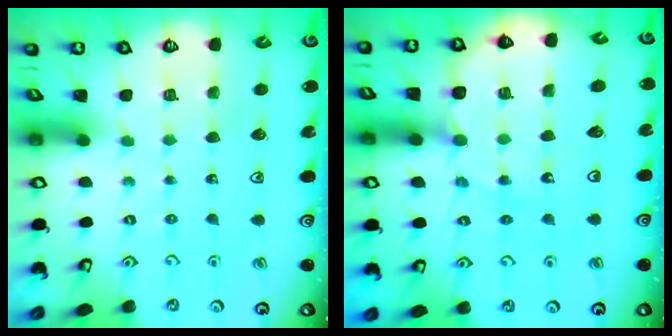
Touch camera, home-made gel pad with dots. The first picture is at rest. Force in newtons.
{"total": 12.4, "press": 12.3, "slide": 1.6}